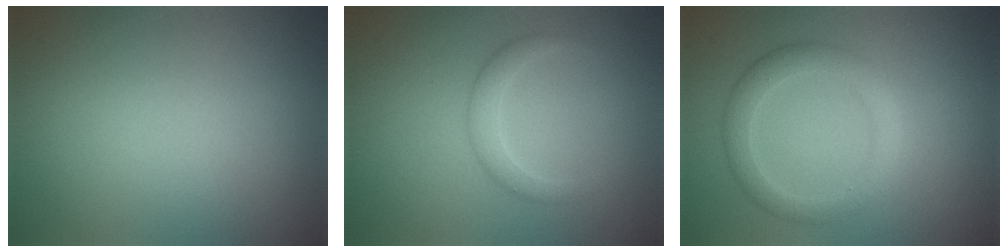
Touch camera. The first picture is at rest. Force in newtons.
{"total": 1.7, "press": 1.7, "slide": 0.0}
{"total": 3.0, "press": 2.9, "slide": 0.3}